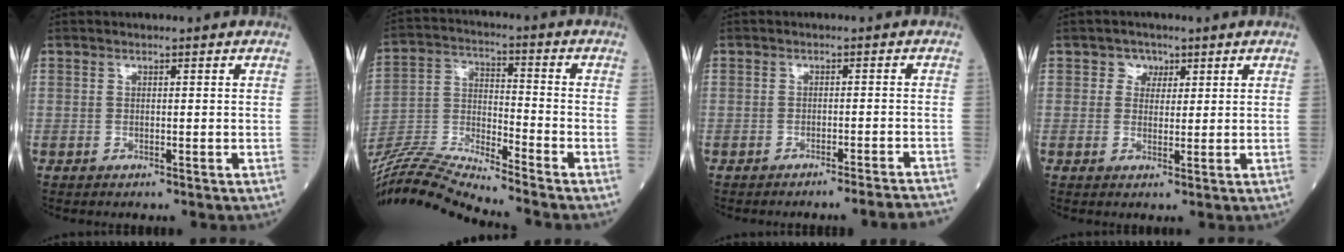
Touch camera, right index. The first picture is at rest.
{"total": 14.3, "force": [-13.5, -2.0, 4.0], "torque": [-0.080, 0.004, -0.256]}
{"total": 8.0, "force": [-7.6, -1.5, 2.3], "torque": [-0.004, -0.014, -0.090]}
{"total": 2.4, "force": [1.2, 2.1, 0.5], "torque": [-0.001, 0.000, 0.012]}